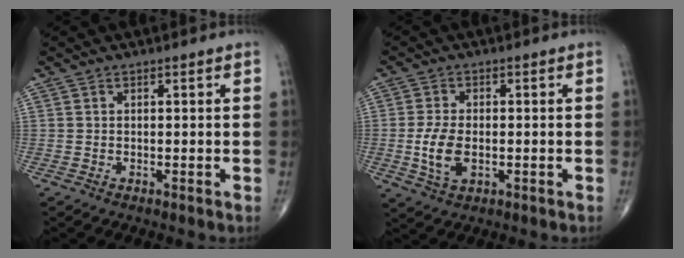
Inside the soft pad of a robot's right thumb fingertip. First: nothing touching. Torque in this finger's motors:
{"motor_torque": [0.22, 0.01, 0.87, 0.10, 0.07]}